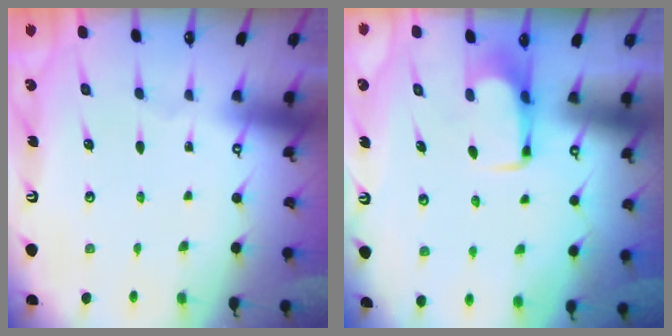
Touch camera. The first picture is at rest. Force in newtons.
{"total": 1.5, "press": 1.5, "slide": 0.4}